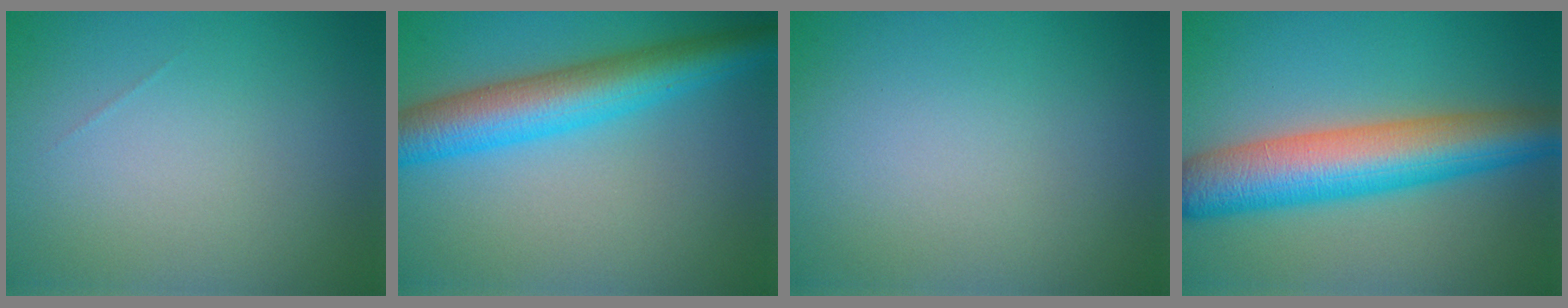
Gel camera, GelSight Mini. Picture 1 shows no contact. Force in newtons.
{"total": 7.1, "press": 7.1, "slide": 0.1}
{"total": 0.0}
{"total": 8.9, "press": 8.9, "slide": 0.3}